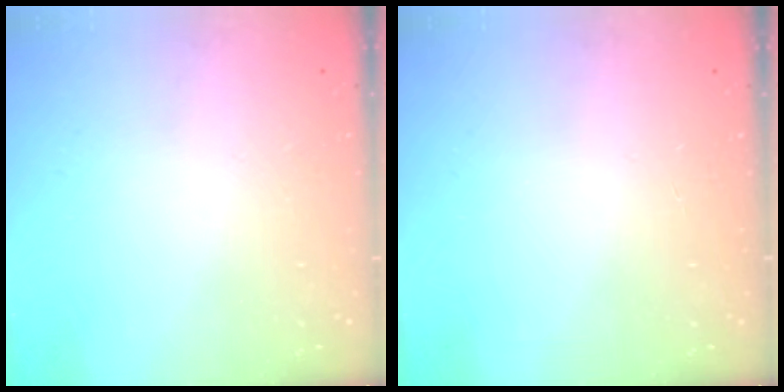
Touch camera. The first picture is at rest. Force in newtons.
{"total": 0.0}